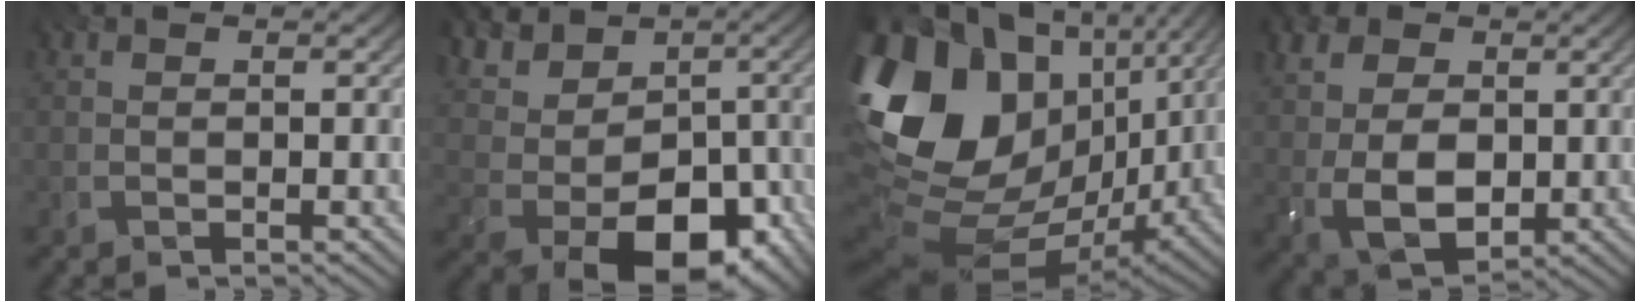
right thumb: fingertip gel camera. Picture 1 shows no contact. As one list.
[{"total": 13.2, "force": [-0.4, 9.8, 8.8], "torque": [-0.160, -0.013, 0.012]}, {"total": 20.0, "force": [2.7, 13.8, 14.3], "torque": [-0.296, -0.006, 0.061]}, {"total": 10.5, "force": [0.5, 7.5, 7.3], "torque": [-0.182, -0.005, 0.002]}]